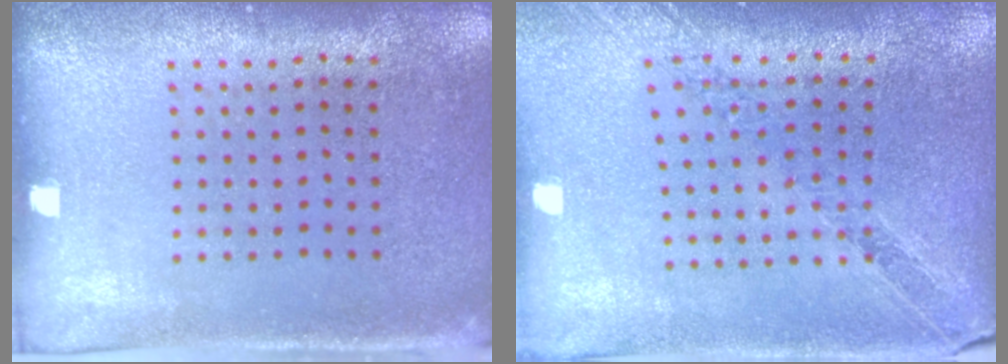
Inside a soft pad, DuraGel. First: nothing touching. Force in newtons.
{"total": 1.1, "press": 1.1, "slide": 0.0}